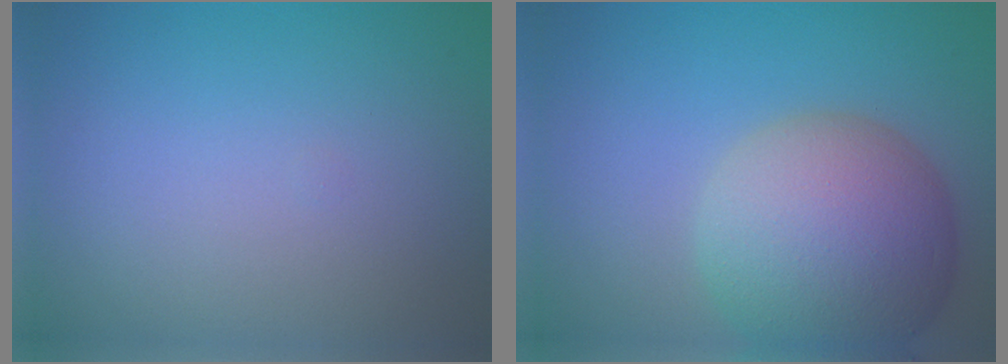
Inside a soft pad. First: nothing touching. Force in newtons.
{"total": 10.5, "press": 10.4, "slide": 0.7}